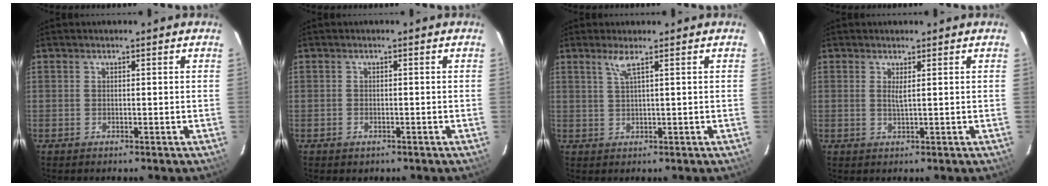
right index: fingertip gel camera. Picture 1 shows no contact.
{"total": 1.2, "force": [-0.6, 0.9, 0.3], "torque": [-0.006, -0.001, -0.005]}
{"total": 2.2, "force": [1.3, -0.5, 1.7], "torque": [-0.032, -0.005, 0.030]}
{"total": 1.4, "force": [0.5, -0.1, 1.3], "torque": [-0.025, -0.003, 0.008]}